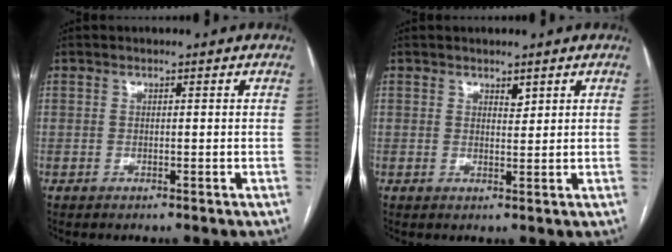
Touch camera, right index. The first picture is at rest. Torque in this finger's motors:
{"motor_torque": [0.10, 0.07, -0.02, 0.01]}